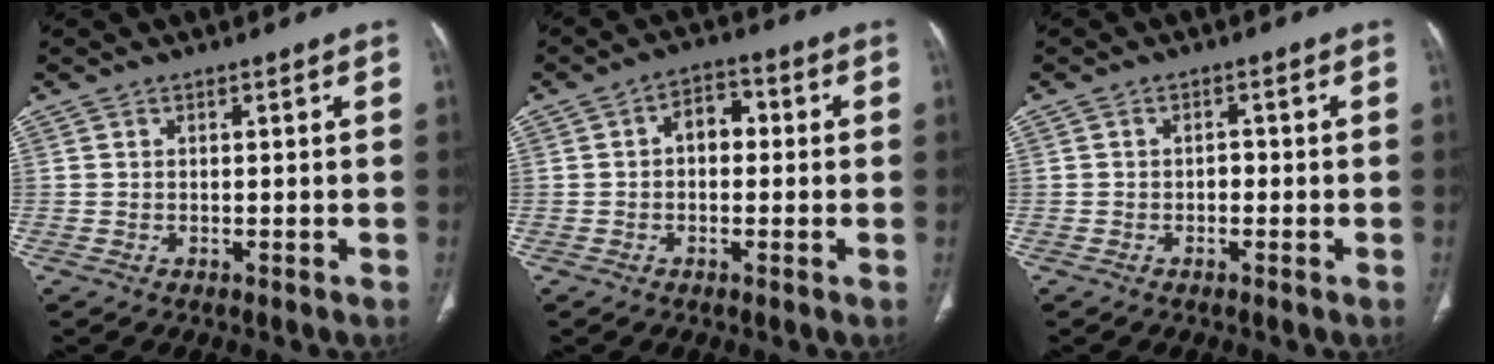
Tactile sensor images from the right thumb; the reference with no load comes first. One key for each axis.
{"total": 5.2, "fx": 0.3, "fy": 3.6, "fz": 3.8, "tx": -0.041, "ty": 0.021, "tz": -0.006}
{"total": 1.3, "fx": -0.4, "fy": 1.0, "fz": 0.8, "tx": -0.006, "ty": 0.005, "tz": -0.010}